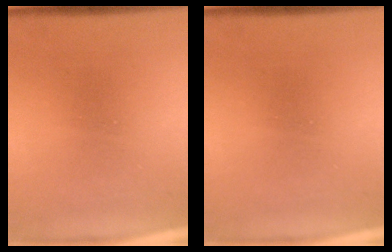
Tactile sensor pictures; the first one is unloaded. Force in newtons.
{"total": 0.0}